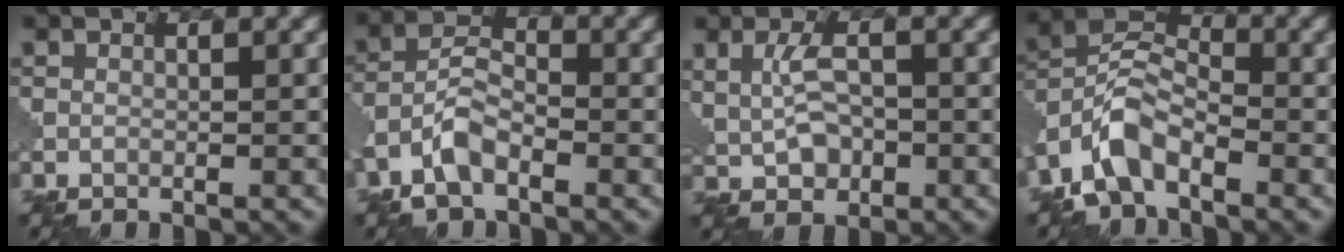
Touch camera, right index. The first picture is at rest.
{"total": 4.3, "force": [-2.6, 1.9, 2.8], "torque": [-0.054, 0.011, -0.062]}
{"total": 3.3, "force": [0.2, 1.9, 2.6], "torque": [-0.052, 0.000, 0.008]}
{"total": 5.8, "force": [-3.5, 2.8, 3.6], "torque": [-0.069, 0.011, -0.083]}